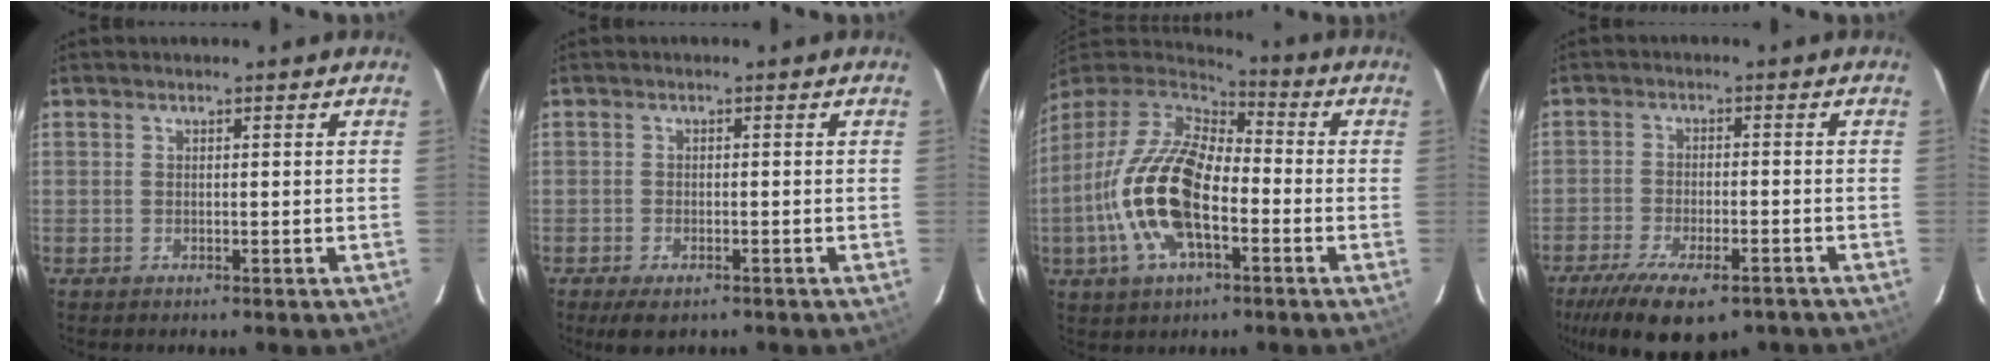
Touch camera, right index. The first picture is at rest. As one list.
[{"total": 4.4, "force": [-3.1, 1.8, 2.6], "torque": [-0.060, -0.017, -0.051]}, {"total": 18.9, "force": [-4.9, 8.9, 16.0], "torque": [-0.334, -0.008, -0.096]}, {"total": 15.8, "force": [-11.1, 5.6, 9.7], "torque": [-0.203, -0.046, -0.172]}]